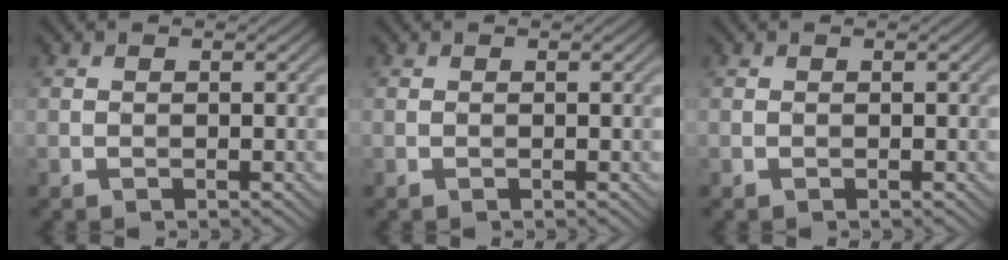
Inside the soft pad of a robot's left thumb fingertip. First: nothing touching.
{"total": 0.0}
{"total": 0.0}